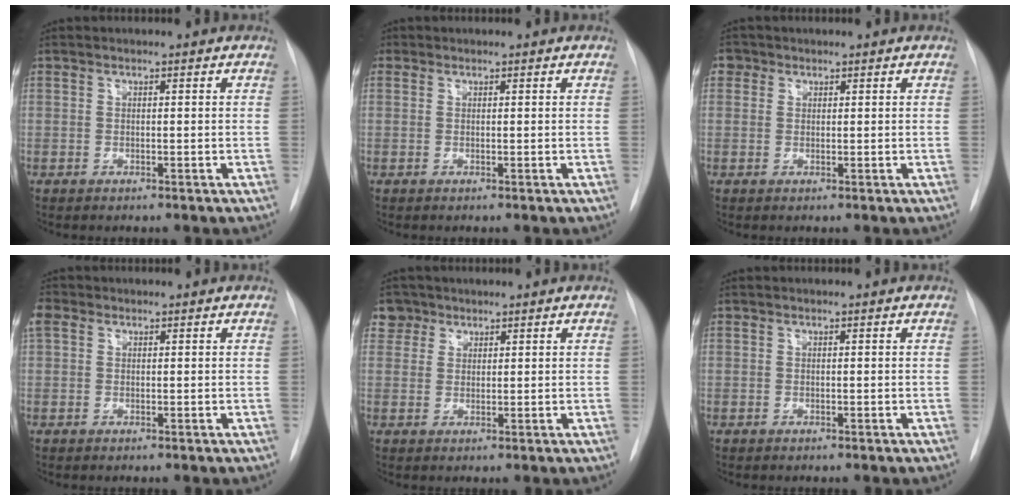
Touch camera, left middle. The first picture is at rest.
{"total": 0.8, "force": [0.4, 0.7, 0.1], "torque": [0.003, 0.005, 0.005]}
{"total": 1.8, "force": [0.8, 1.6, 0.2], "torque": [0.005, 0.005, 0.007]}
{"total": 2.3, "force": [1.0, 1.8, 1.1], "torque": [-0.034, 0.025, 0.022]}
{"total": 3.2, "force": [2.0, 2.6, -0.2], "torque": [0.008, 0.008, 0.032]}
{"total": 0.0}